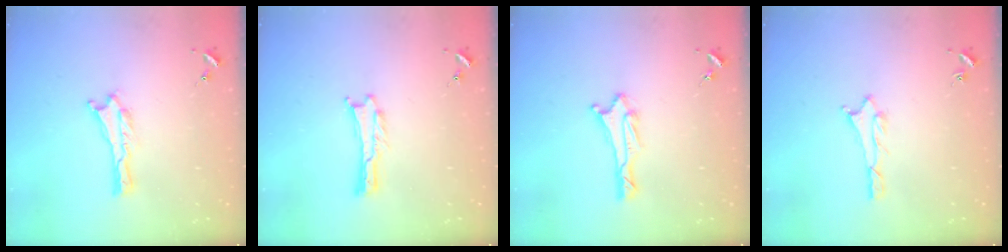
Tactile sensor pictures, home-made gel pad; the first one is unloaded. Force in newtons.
{"total": 0.0}
{"total": 2.0, "press": 1.8, "slide": 0.8}
{"total": 1.1, "press": 1.1, "slide": 0.1}